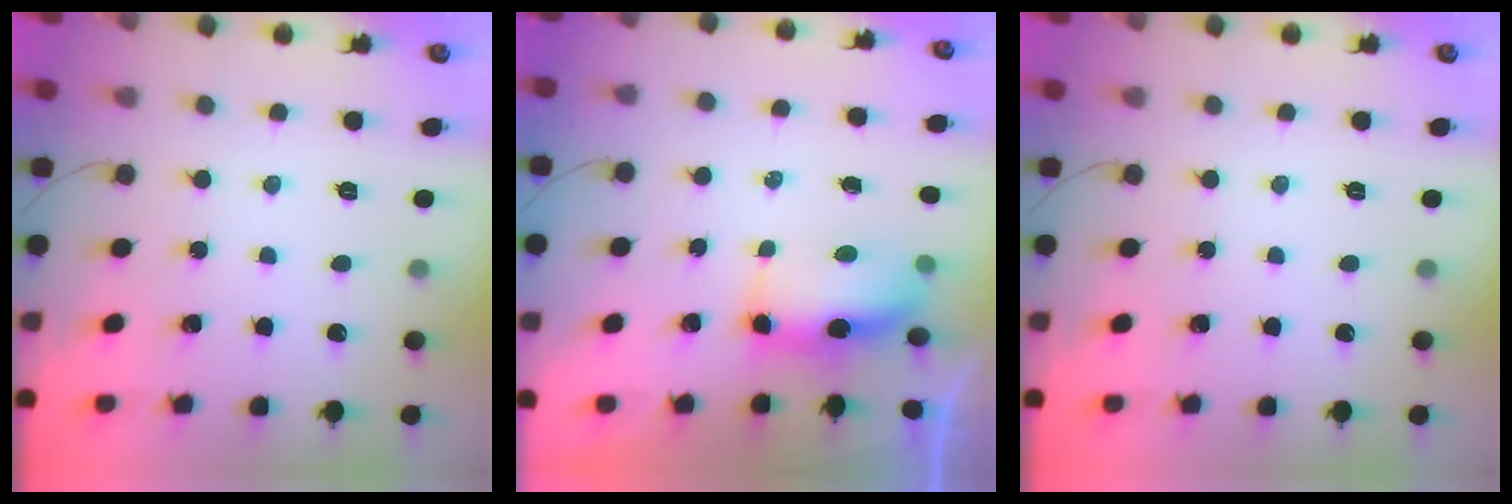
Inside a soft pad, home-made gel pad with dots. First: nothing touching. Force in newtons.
{"total": 10.3, "press": 8.6, "slide": 5.7}
{"total": 0.0}